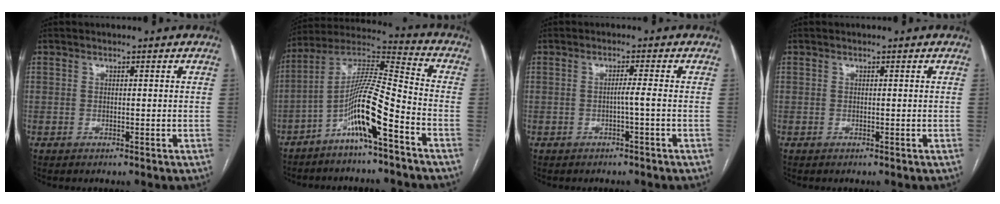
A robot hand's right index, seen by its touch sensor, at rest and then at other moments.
{"total": 12.0, "force": [-6.2, 0.3, 10.3], "torque": [-0.203, 0.013, -0.121]}
{"total": 1.6, "force": [-0.6, -0.5, 1.4], "torque": [-0.022, 0.002, -0.010]}
{"total": 0.0}